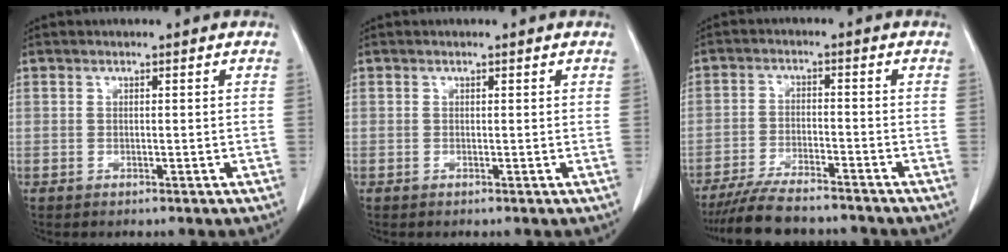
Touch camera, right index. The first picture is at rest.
{"total": 0.0}
{"total": 10.5, "force": [-9.5, 1.8, 4.2], "torque": [-0.069, -0.012, -0.153]}